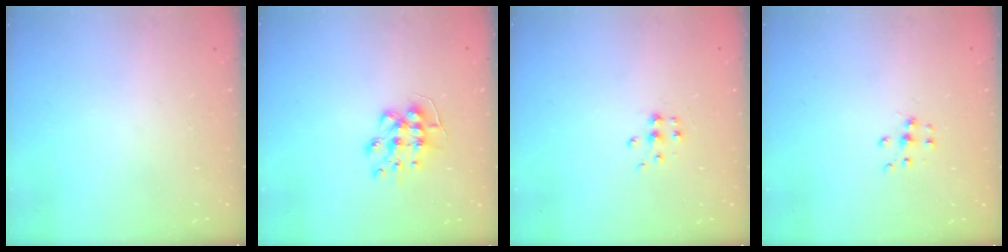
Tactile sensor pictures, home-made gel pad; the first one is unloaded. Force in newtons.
{"total": 8.6, "press": 8.6, "slide": 0.6}
{"total": 5.7, "press": 5.6, "slide": 0.4}
{"total": 5.6, "press": 5.6, "slide": 0.4}